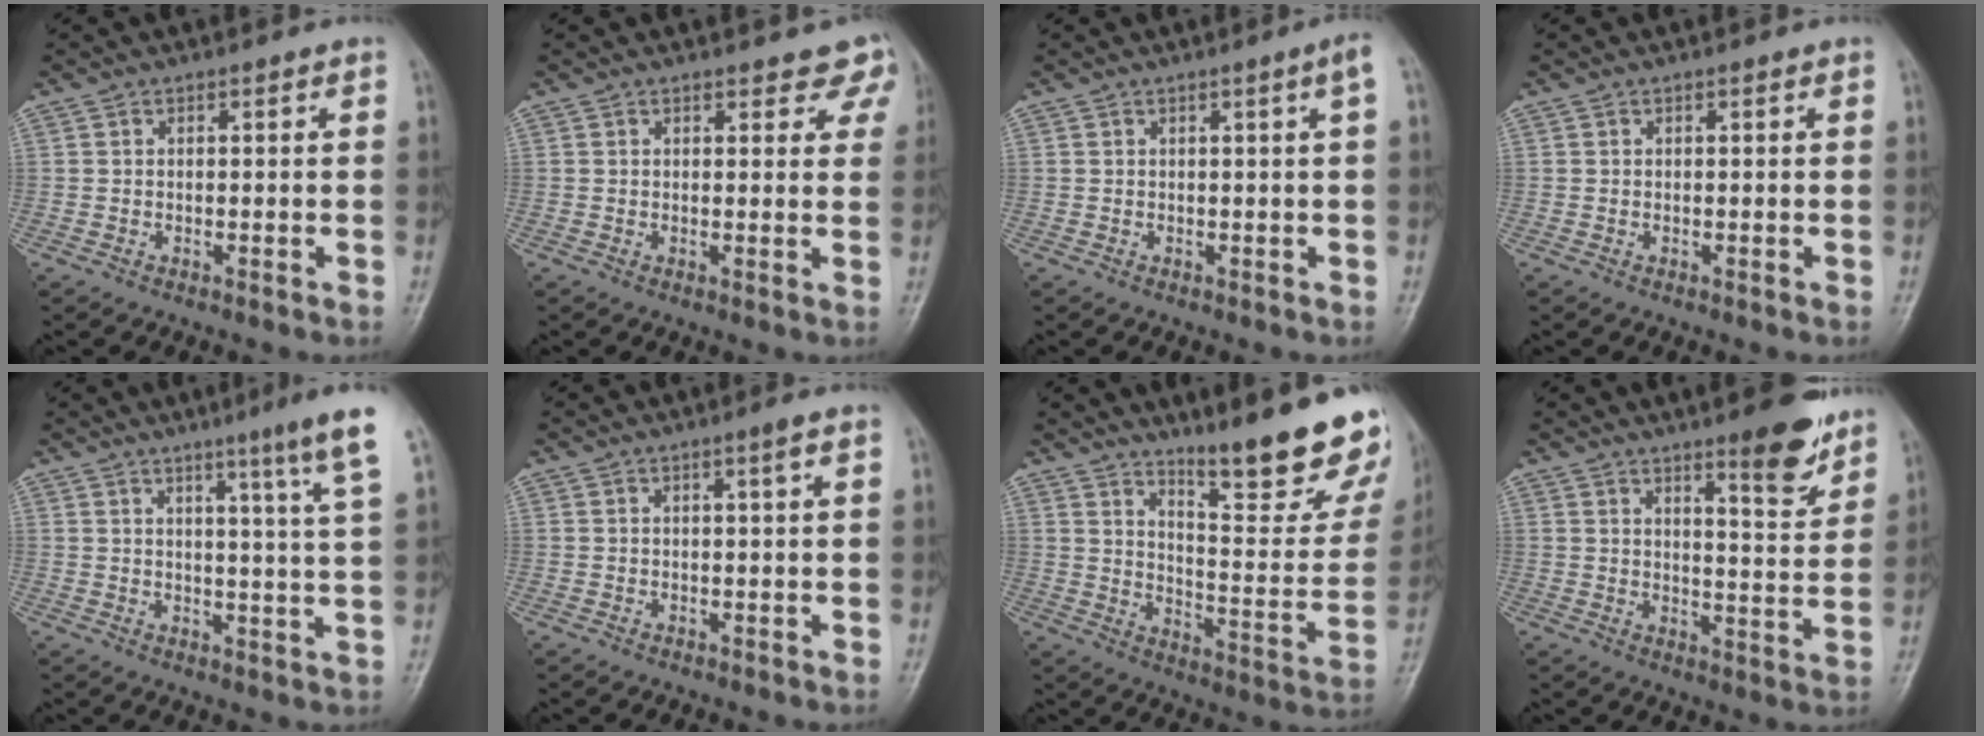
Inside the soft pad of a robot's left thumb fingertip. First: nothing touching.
{"total": 5.0, "force": [4.1, 2.5, 1.7], "torque": [0.023, -0.015, 0.035]}
{"total": 1.8, "force": [0.4, -0.3, 1.7], "torque": [-0.026, 0.003, 0.009]}
{"total": 0.0}
{"total": 9.1, "force": [5.9, -0.6, 6.9], "torque": [-0.089, -0.030, 0.068]}
{"total": 1.4, "force": [0.5, -0.2, 1.3], "torque": [-0.022, 0.000, 0.012]}
{"total": 20.7, "force": [15.6, 4.1, 12.9], "torque": [-0.144, -0.112, 0.225]}
{"total": 9.2, "force": [6.5, 2.1, 6.2], "torque": [-0.065, -0.048, 0.095]}